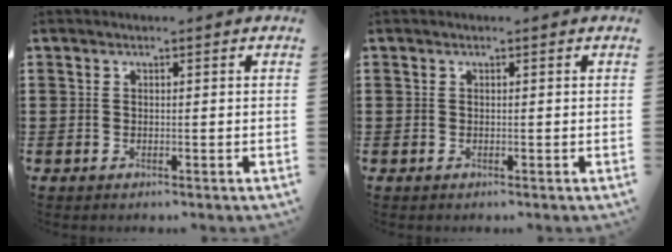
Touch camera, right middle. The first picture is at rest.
{"total": 0.0}